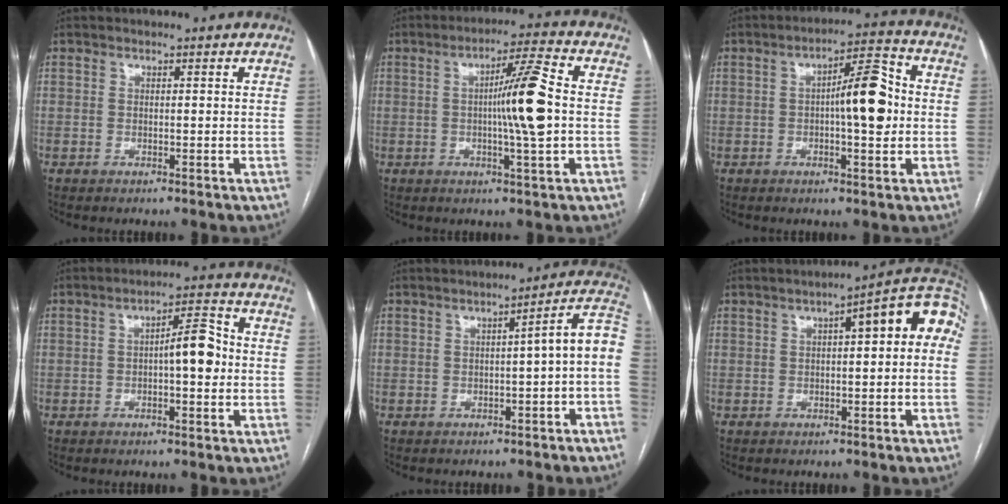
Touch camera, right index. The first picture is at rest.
{"total": 9.9, "force": [-0.2, -0.2, 9.9], "torque": [-0.161, 0.005, -0.008]}
{"total": 9.3, "force": [0.0, 2.1, 9.1], "torque": [-0.138, 0.021, -0.001]}
{"total": 6.3, "force": [-0.4, 1.7, 6.1], "torque": [-0.088, 0.022, -0.008]}
{"total": 7.4, "force": [-1.6, 0.7, 7.2], "torque": [-0.080, 0.030, -0.026]}
{"total": 10.3, "force": [2.1, 2.6, 9.8], "torque": [-0.125, 0.043, 0.018]}